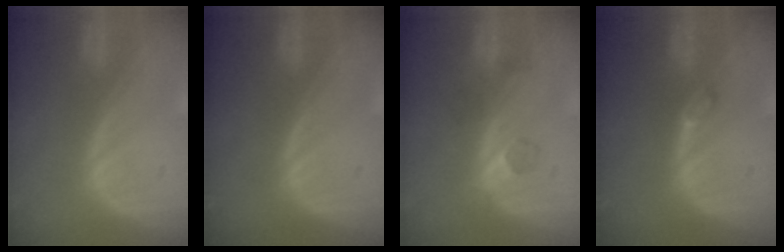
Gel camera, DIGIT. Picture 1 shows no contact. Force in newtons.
{"total": 0.0}
{"total": 4.0, "press": 3.6, "slide": 1.8}
{"total": 1.6, "press": 1.6, "slide": 0.2}